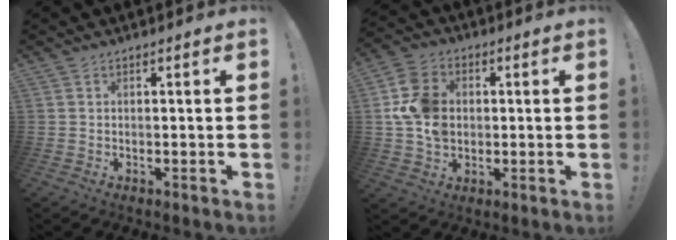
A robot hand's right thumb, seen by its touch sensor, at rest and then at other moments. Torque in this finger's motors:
{"motor_torque": [1.63, 1.98, 1.20, -0.38, 0.06]}